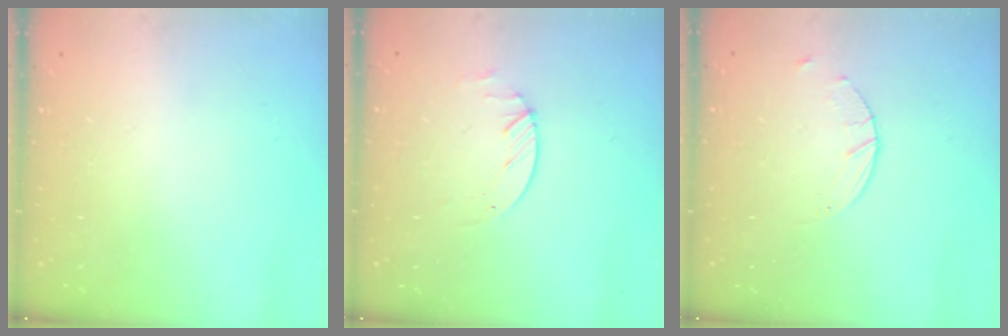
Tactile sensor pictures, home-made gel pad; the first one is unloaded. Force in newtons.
{"total": 1.7, "press": 1.7, "slide": 0.2}
{"total": 2.6, "press": 2.6, "slide": 0.4}